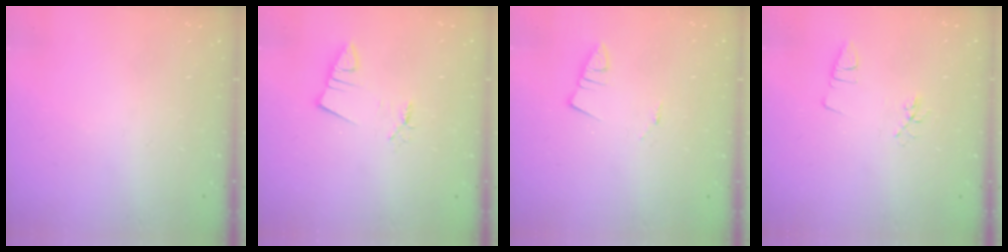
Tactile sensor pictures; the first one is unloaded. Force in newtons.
{"total": 1.8, "press": 1.8, "slide": 0.1}
{"total": 1.3, "press": 1.3, "slide": 0.1}
{"total": 3.7, "press": 3.3, "slide": 1.7}